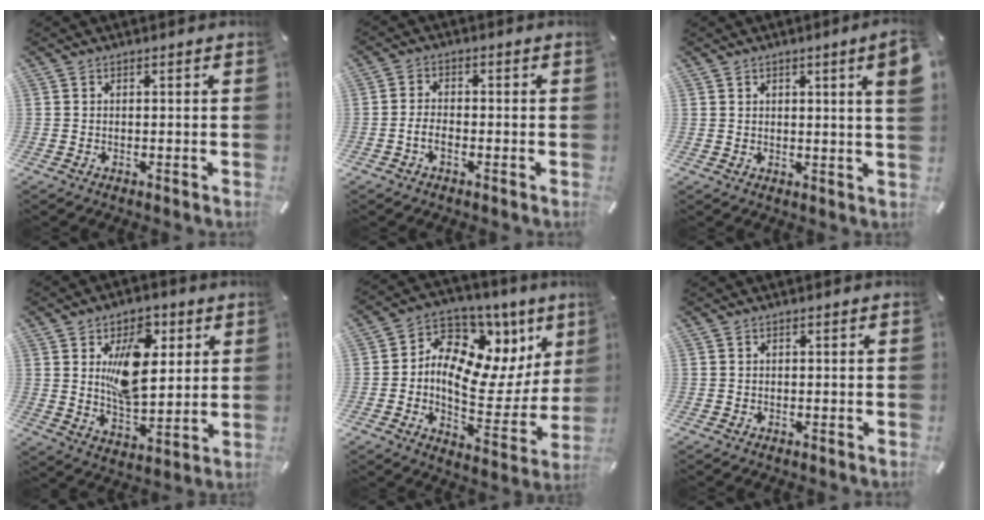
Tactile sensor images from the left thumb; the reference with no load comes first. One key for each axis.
{"total": 3.5, "fx": -1.5, "fy": 1.9, "fz": 2.5, "tx": -0.042, "ty": 0.010, "tz": -0.025}
{"total": 4.4, "fx": 1.8, "fy": 0.2, "fz": 4.1, "tx": -0.063, "ty": -0.007, "tz": 0.026}
{"total": 14.8, "fx": 5.1, "fy": 9.0, "fz": 10.6, "tx": -0.180, "ty": -0.002, "tz": 0.087}
{"total": 13.5, "fx": 3.7, "fy": 9.5, "fz": 8.9, "tx": -0.124, "ty": -0.056, "tz": 0.067}
{"total": 0.0}